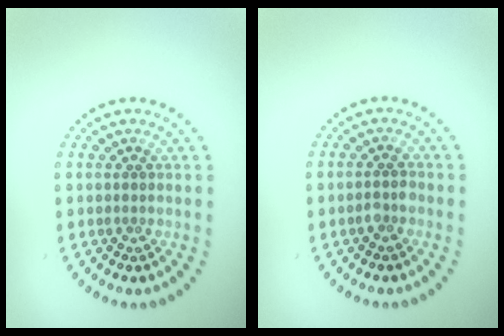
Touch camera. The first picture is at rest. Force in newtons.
{"total": 1.1, "press": 1.1, "slide": 0.2}